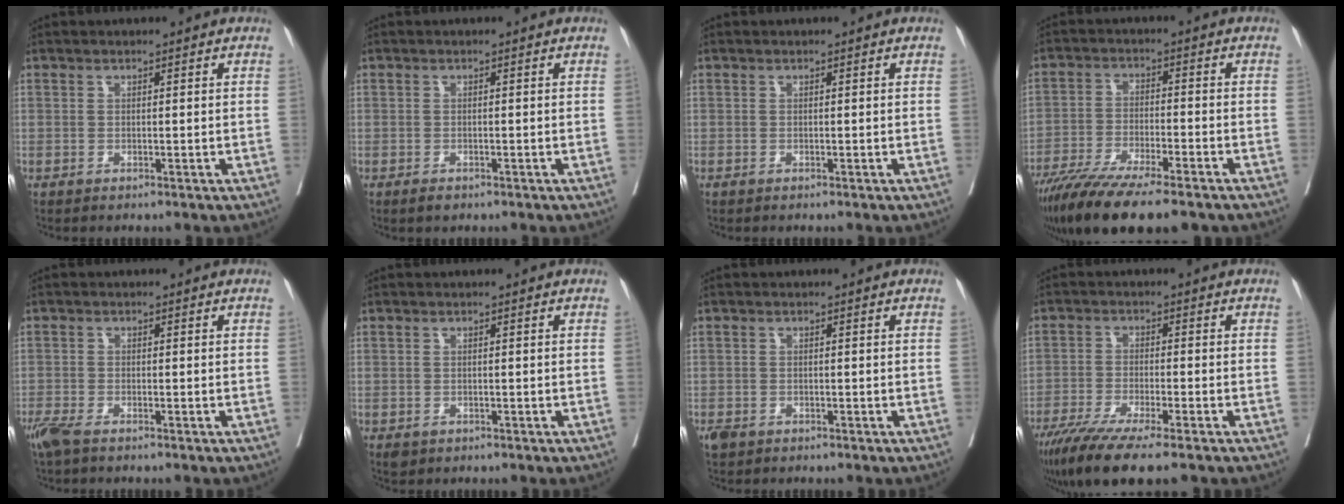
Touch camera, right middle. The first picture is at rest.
{"total": 1.9, "force": [-1.3, 0.8, 1.1], "torque": [-0.019, -0.002, -0.018]}
{"total": 0.0}
{"total": 15.9, "force": [-12.3, 2.5, 9.7], "torque": [-0.167, -0.036, -0.203]}
{"total": 3.8, "force": [-2.9, 0.8, 2.3], "torque": [-0.052, -0.012, -0.054]}
{"total": 1.7, "force": [-0.9, 1.3, 0.7], "torque": [-0.014, -0.002, -0.008]}
{"total": 1.9, "force": [-1.2, 1.2, 0.8], "torque": [-0.021, -0.002, -0.018]}
{"total": 10.9, "force": [-8.1, 0.6, 7.3], "torque": [-0.116, -0.026, -0.133]}